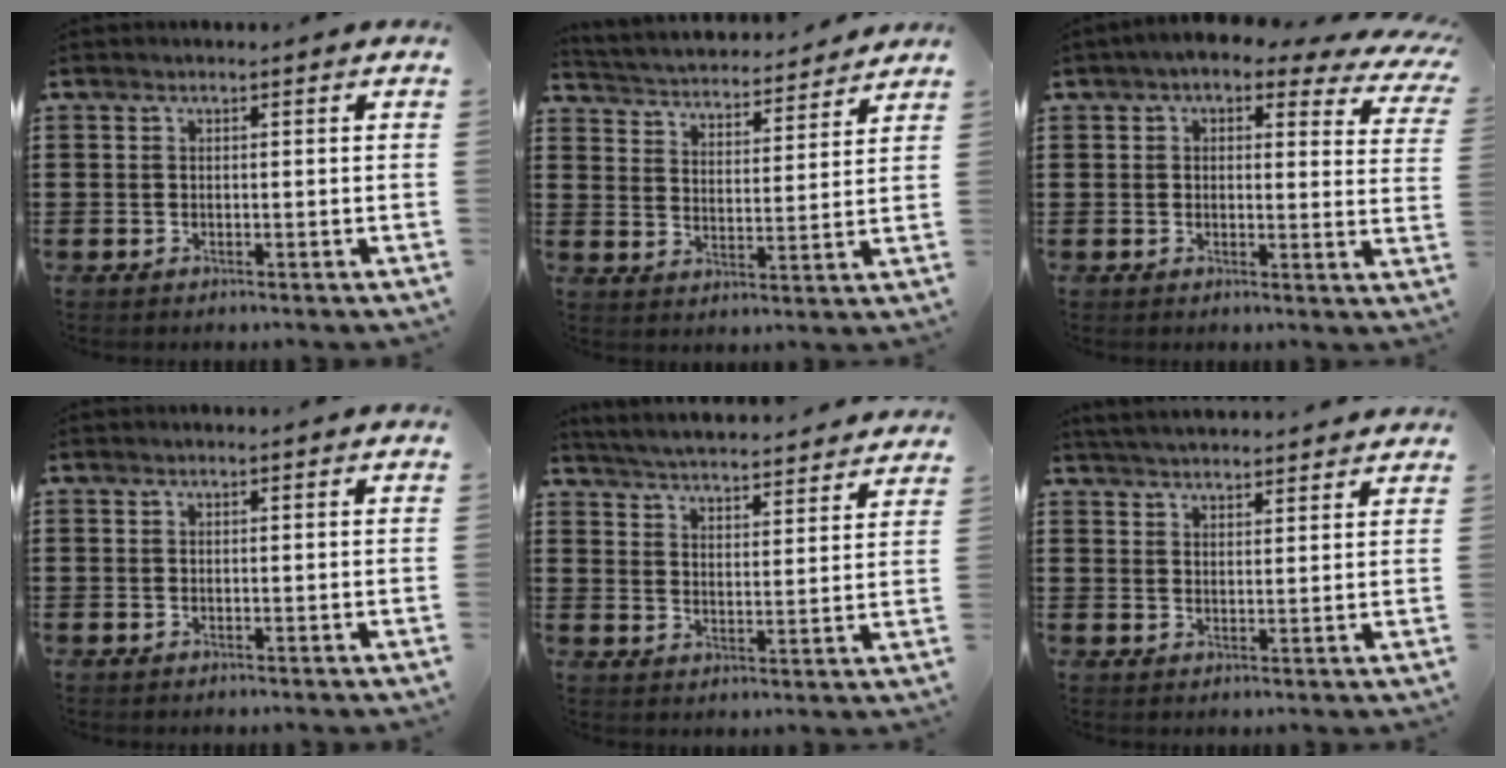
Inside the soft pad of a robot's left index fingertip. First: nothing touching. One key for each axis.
{"total": 3.3, "fx": 3.3, "fy": 0.0, "fz": -0.1, "tx": -0.022, "ty": -0.033, "tz": 0.048}
{"total": 4.2, "fx": 3.0, "fy": 1.3, "fz": 2.7, "tx": -0.064, "ty": -0.009, "tz": 0.049}
{"total": 0.0}
{"total": 4.3, "fx": 4.2, "fy": -0.6, "fz": 0.2, "tx": -0.029, "ty": -0.040, "tz": 0.068}
{"total": 3.5, "fx": 3.4, "fy": -0.3, "fz": 0.2, "tx": -0.016, "ty": -0.013, "tz": 0.062}